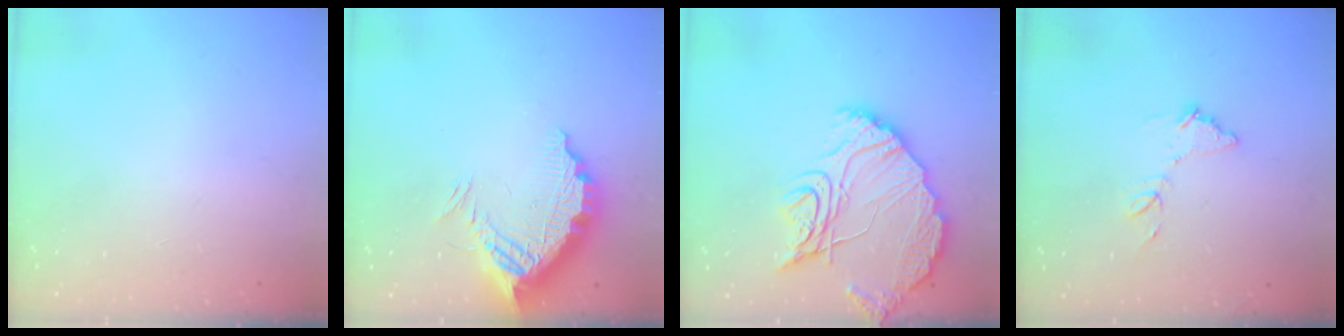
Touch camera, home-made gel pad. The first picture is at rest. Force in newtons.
{"total": 13.9, "press": 13.9, "slide": 1.1}
{"total": 14.9, "press": 14.8, "slide": 1.2}
{"total": 8.4, "press": 8.4, "slide": 0.2}